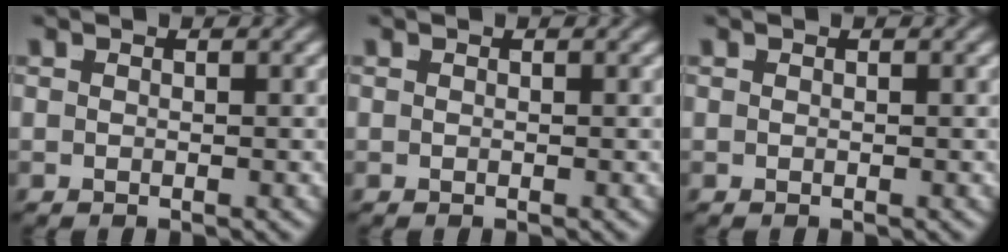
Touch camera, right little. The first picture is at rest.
{"total": 0.0}
{"total": 0.0}